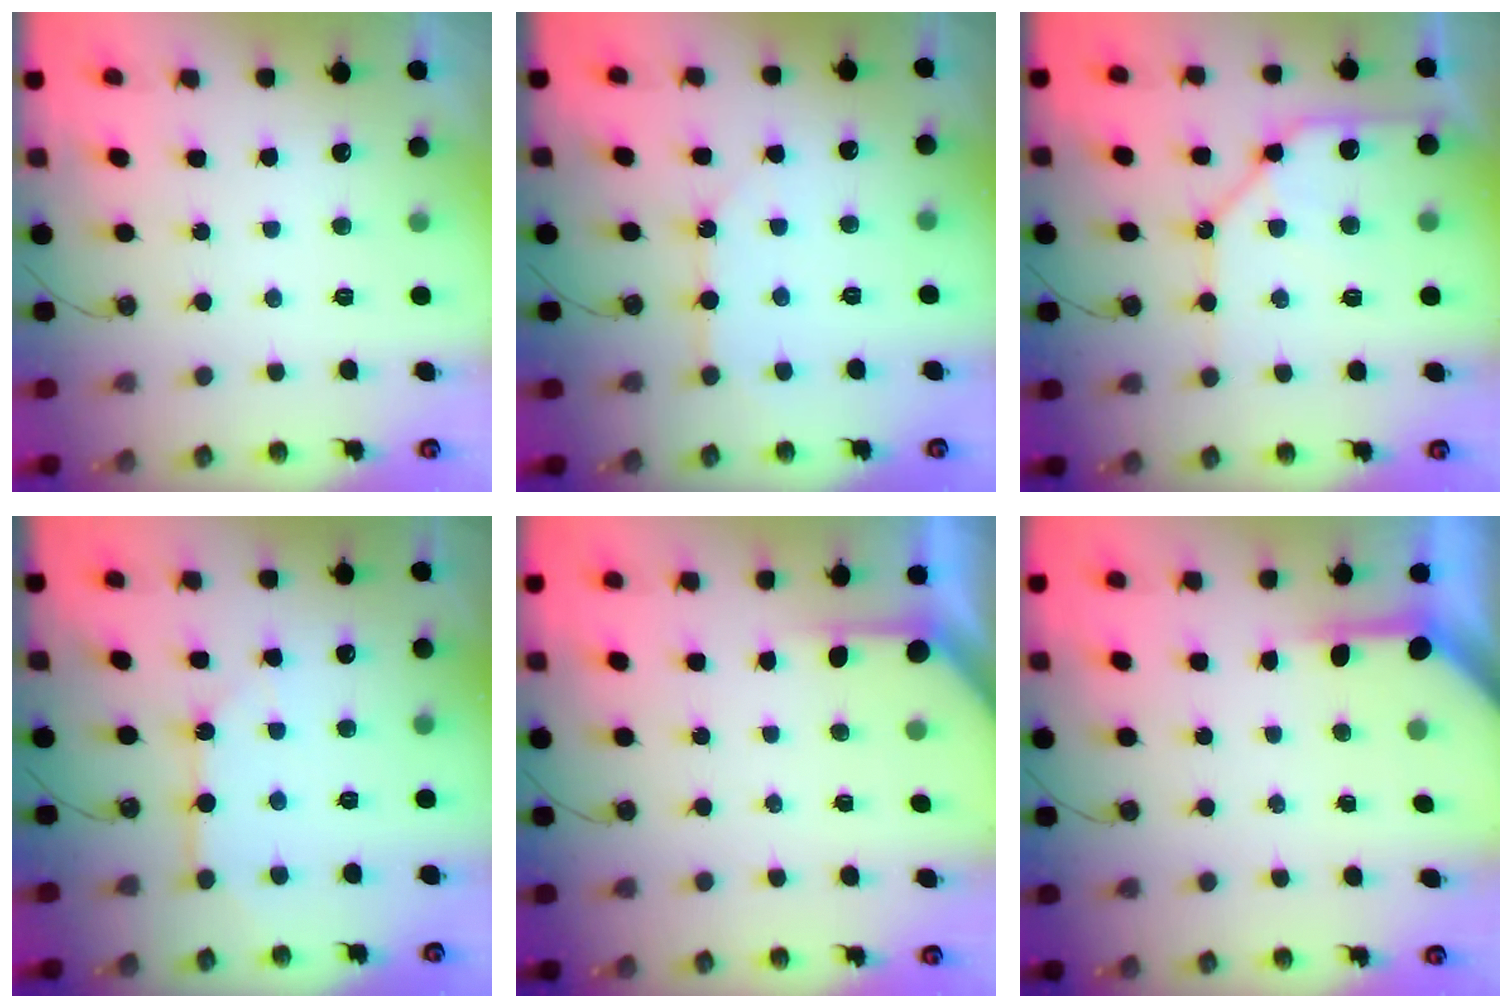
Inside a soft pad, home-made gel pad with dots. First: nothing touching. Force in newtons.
{"total": 6.8, "press": 6.8, "slide": 0.6}
{"total": 12.2, "press": 12.1, "slide": 1.7}
{"total": 5.3, "press": 5.2, "slide": 0.4}
{"total": 2.5, "press": 2.5, "slide": 0.3}
{"total": 3.9, "press": 3.9, "slide": 0.3}